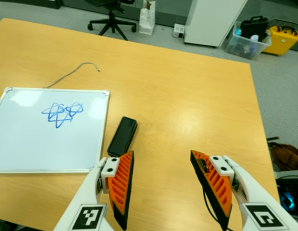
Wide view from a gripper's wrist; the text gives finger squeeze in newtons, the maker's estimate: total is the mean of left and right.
{"total": 0.0}